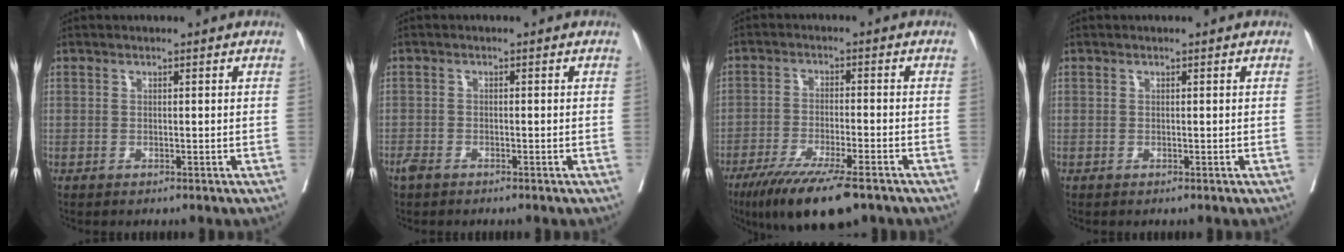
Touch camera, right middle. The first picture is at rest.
{"total": 1.6, "force": [-1.3, 0.7, 0.8], "torque": [-0.022, -0.003, -0.024]}
{"total": 12.5, "force": [-8.9, 1.9, 8.6], "torque": [-0.138, -0.029, -0.146]}
{"total": 0.0}